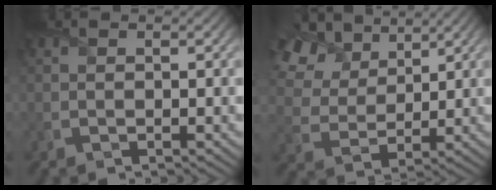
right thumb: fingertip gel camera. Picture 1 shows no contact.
{"total": 11.4, "force": [6.9, 6.4, 6.4], "torque": [-0.192, 0.032, 0.118]}